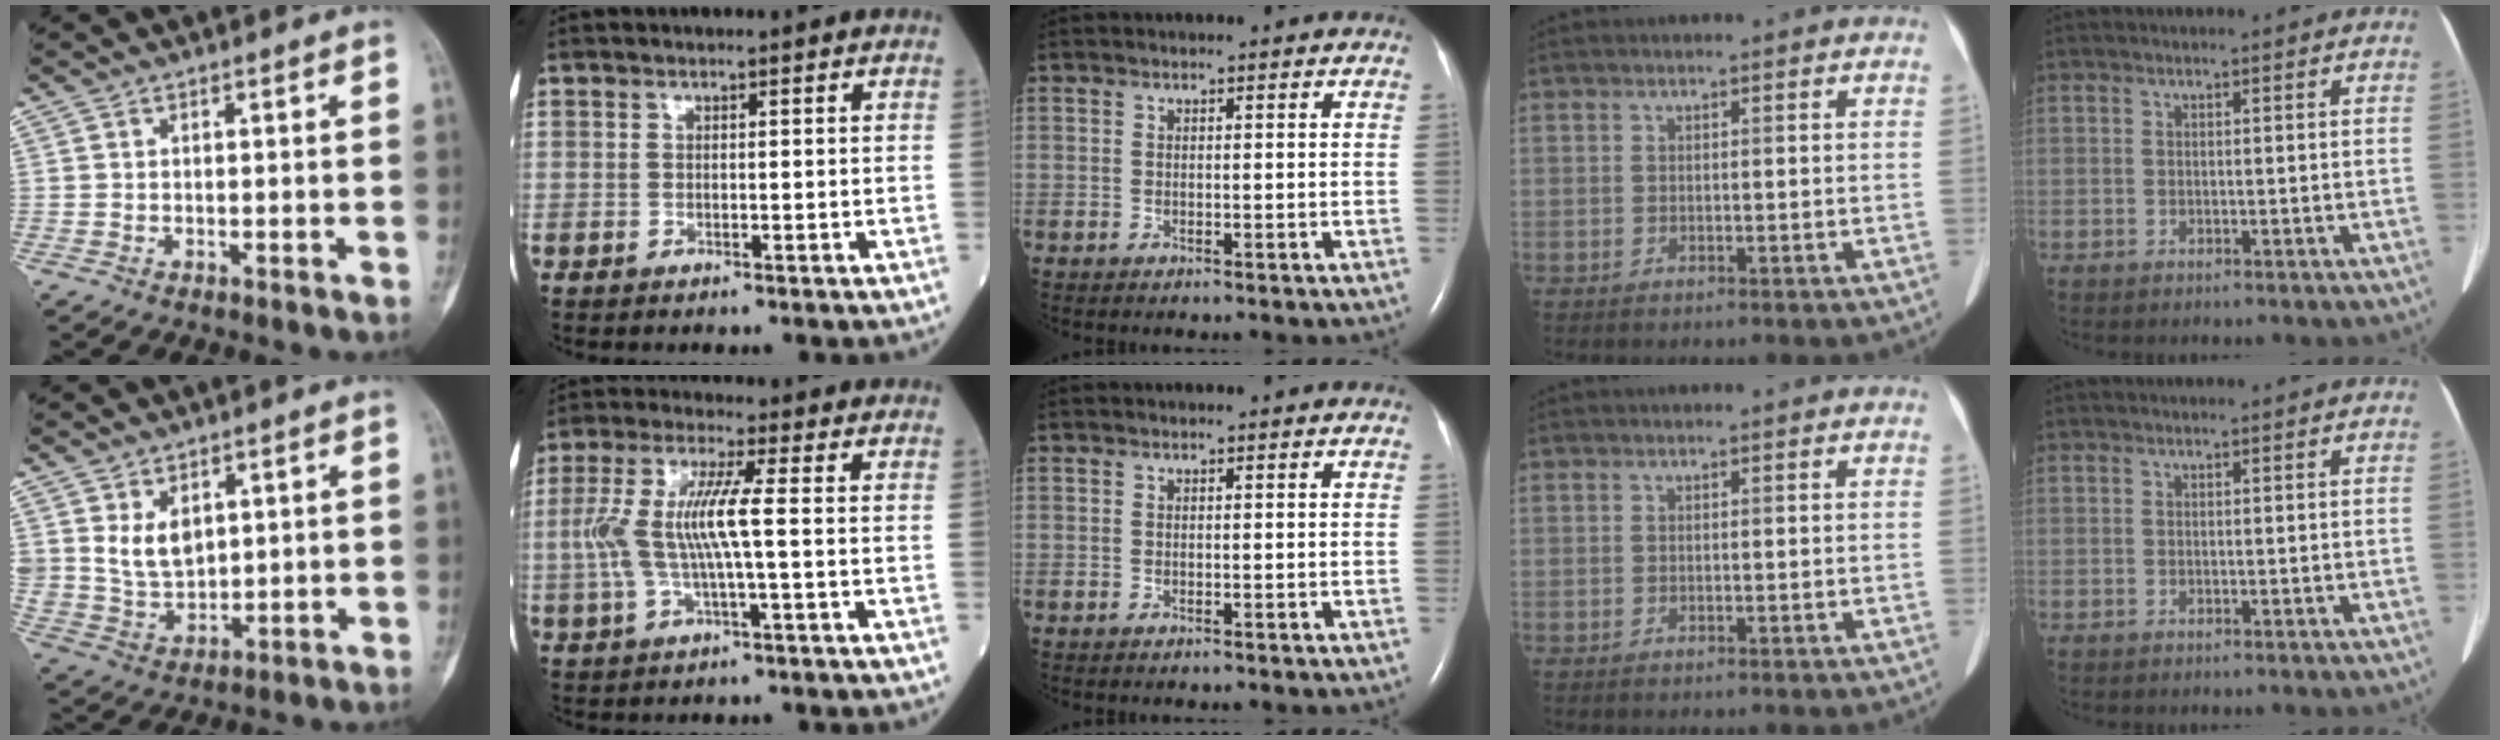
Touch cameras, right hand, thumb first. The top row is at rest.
{"thumb": {"total": 7.6, "force": [2.9, 5.2, 4.8], "torque": [-0.072, -0.023, 0.072]}, "index": {"total": 8.9, "force": [-0.2, 0.9, 8.9], "torque": [-0.191, 0.016, -0.010]}}